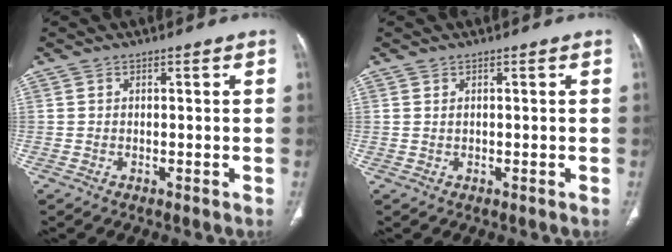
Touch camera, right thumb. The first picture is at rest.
{"total": 0.5, "force": [0.3, 0.2, 0.3], "torque": [-0.010, 0.002, 0.009]}